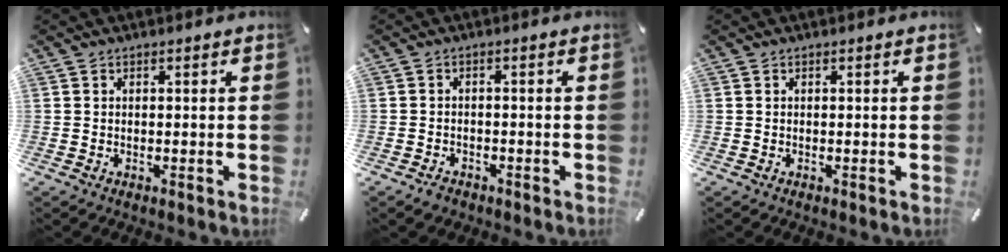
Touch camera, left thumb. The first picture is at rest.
{"total": 1.8, "force": [-1.4, 1.0, 0.4], "torque": [-0.008, 0.009, -0.031]}
{"total": 0.0}